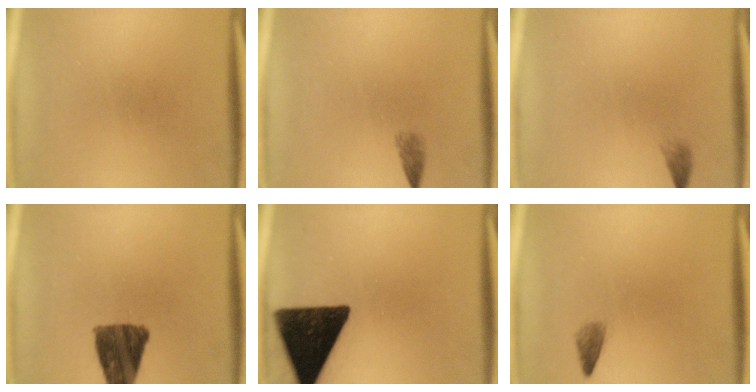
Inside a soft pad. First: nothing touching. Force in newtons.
{"total": 1.3}
{"total": 1.0}
{"total": 10.9}
{"total": 16.6}
{"total": 1.5}